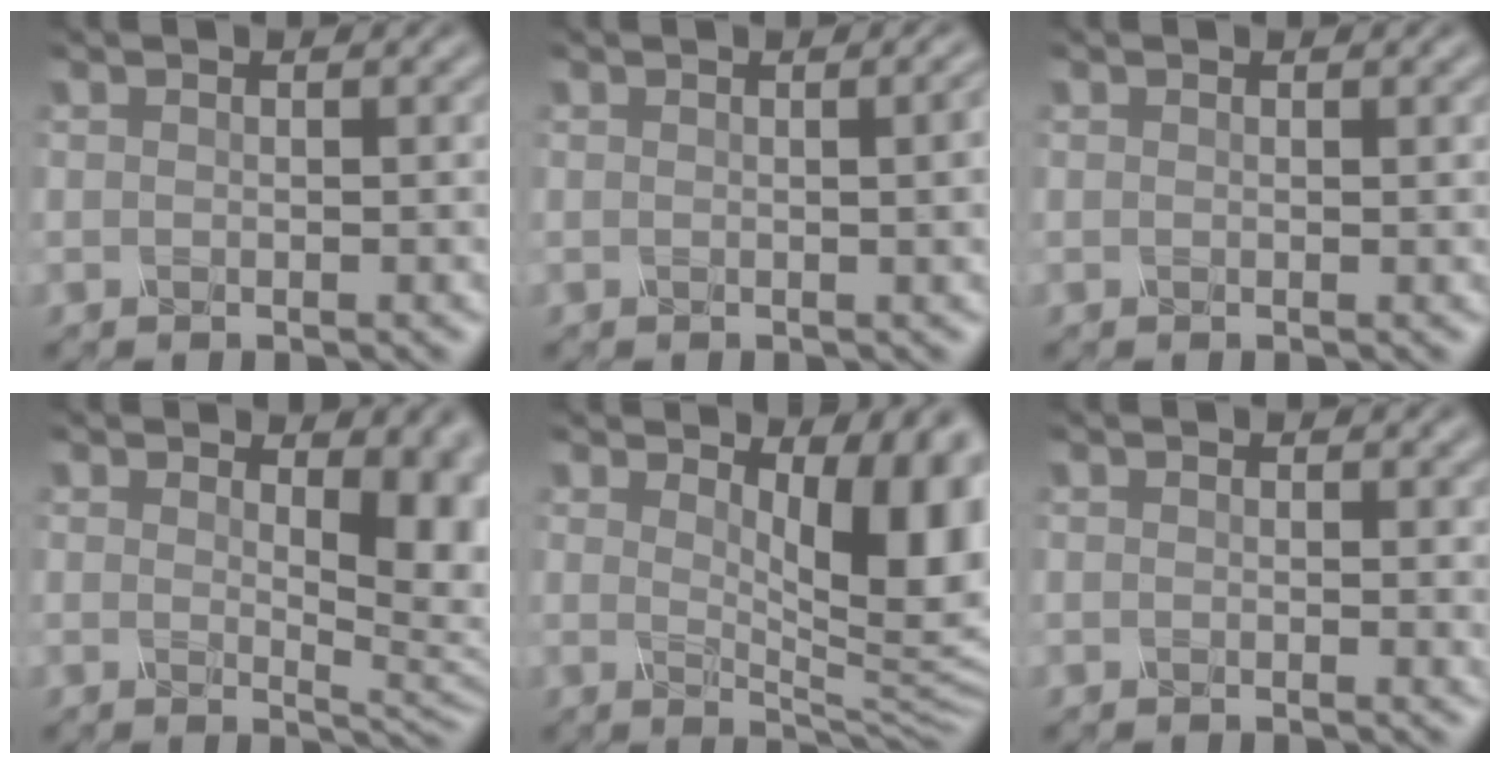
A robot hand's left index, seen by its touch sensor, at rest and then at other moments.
{"total": 3.5, "force": [0.4, 1.4, 3.2], "torque": [-0.017, 0.013, 0.004]}
{"total": 0.0}
{"total": 6.3, "force": [1.6, 2.7, 5.4], "torque": [-0.051, -0.007, 0.029]}
{"total": 9.6, "force": [2.8, 3.3, 8.6], "torque": [-0.100, -0.012, 0.047]}
{"total": 1.1, "force": [0.4, 0.3, 0.9], "torque": [-0.008, 0.000, 0.006]}